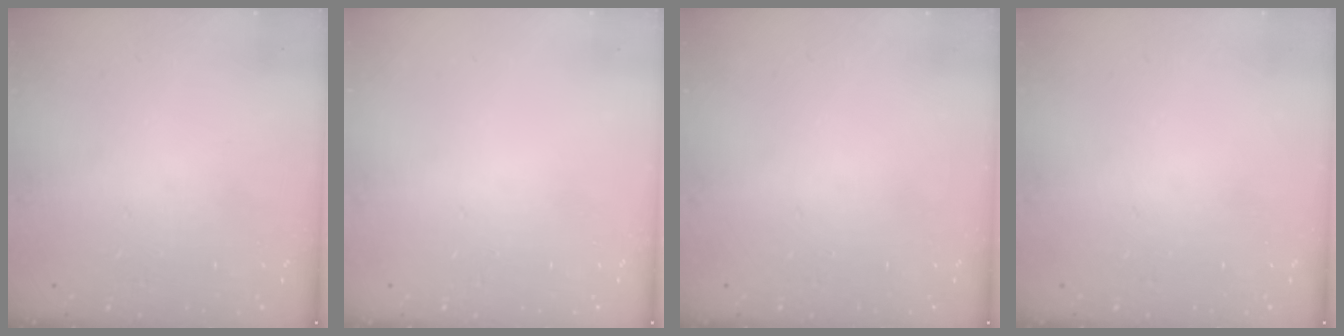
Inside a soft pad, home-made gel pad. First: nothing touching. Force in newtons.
{"total": 0.0}
{"total": 0.0}
{"total": 0.0}